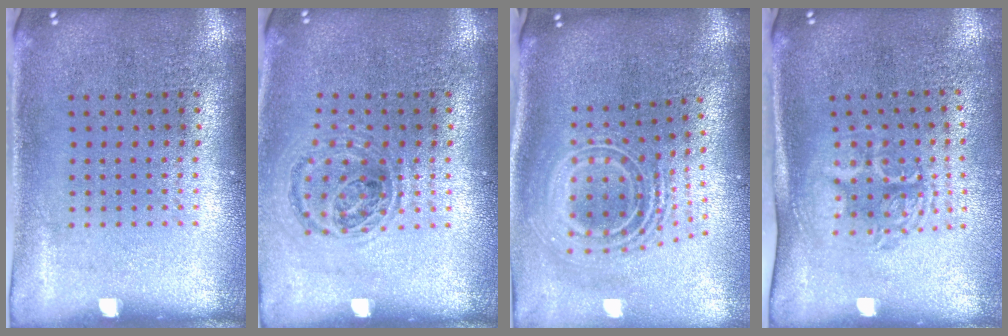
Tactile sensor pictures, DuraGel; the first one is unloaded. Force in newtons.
{"total": 0.9, "press": 0.9, "slide": 0.1}
{"total": 2.7, "press": 1.8, "slide": 1.9}
{"total": 1.8, "press": 1.3, "slide": 1.1}